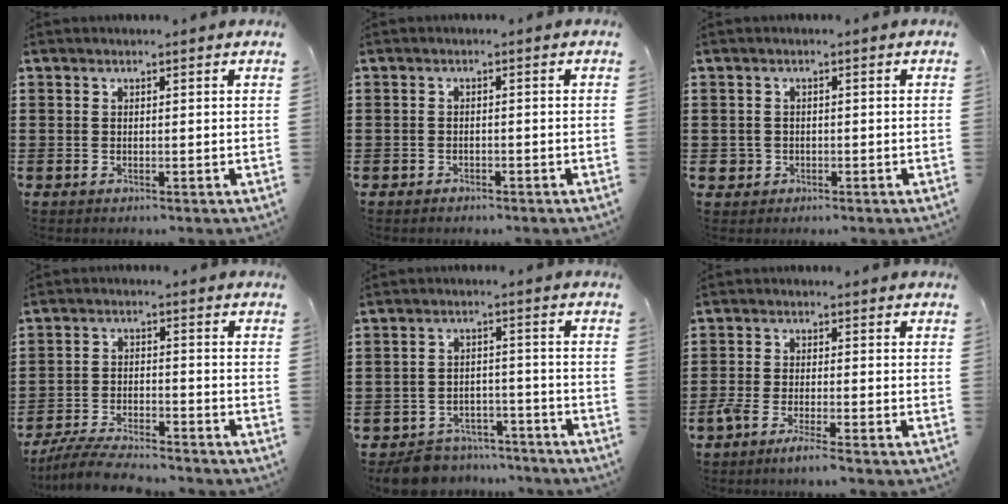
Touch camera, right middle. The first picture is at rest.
{"total": 0.8, "force": [-0.7, 0.3, 0.1], "torque": [-0.003, 0.001, -0.017]}
{"total": 1.5, "force": [-0.5, 1.3, 0.3], "torque": [-0.011, 0.000, -0.013]}
{"total": 5.7, "force": [-5.4, 0.5, 1.8], "torque": [-0.041, -0.004, -0.105]}
{"total": 5.9, "force": [-5.7, 1.3, 0.5], "torque": [-0.019, 0.015, -0.117]}
{"total": 3.2, "force": [-2.5, 0.1, 2.0], "torque": [-0.049, -0.005, -0.050]}